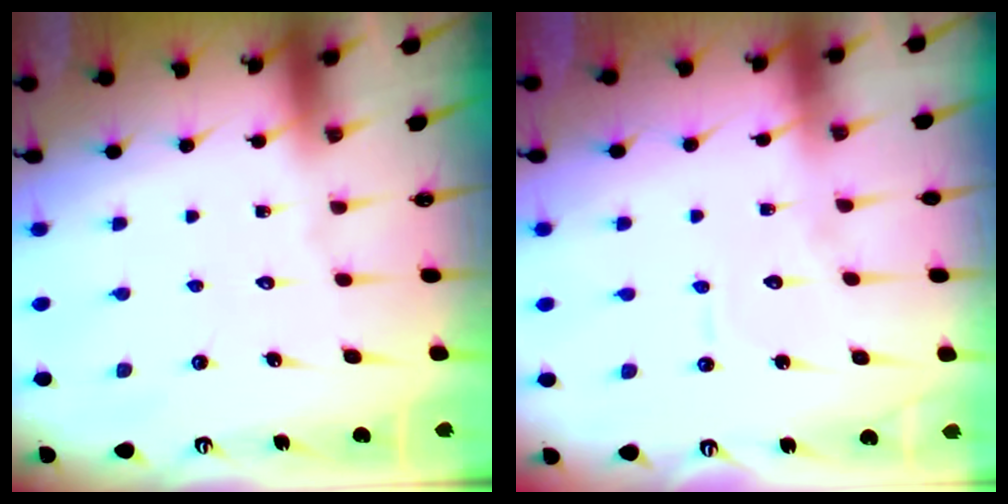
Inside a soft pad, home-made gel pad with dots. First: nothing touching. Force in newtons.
{"total": 4.7, "press": 4.7, "slide": 0.3}